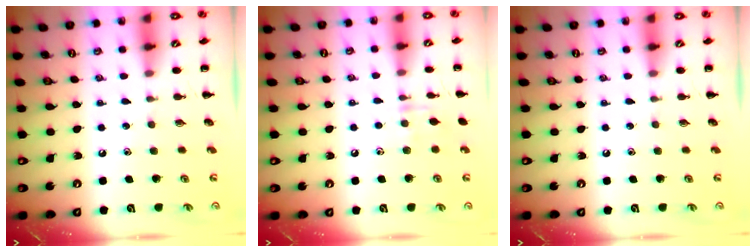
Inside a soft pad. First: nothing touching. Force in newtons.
{"total": 6.0, "press": 5.8, "slide": 1.8}
{"total": 0.0}